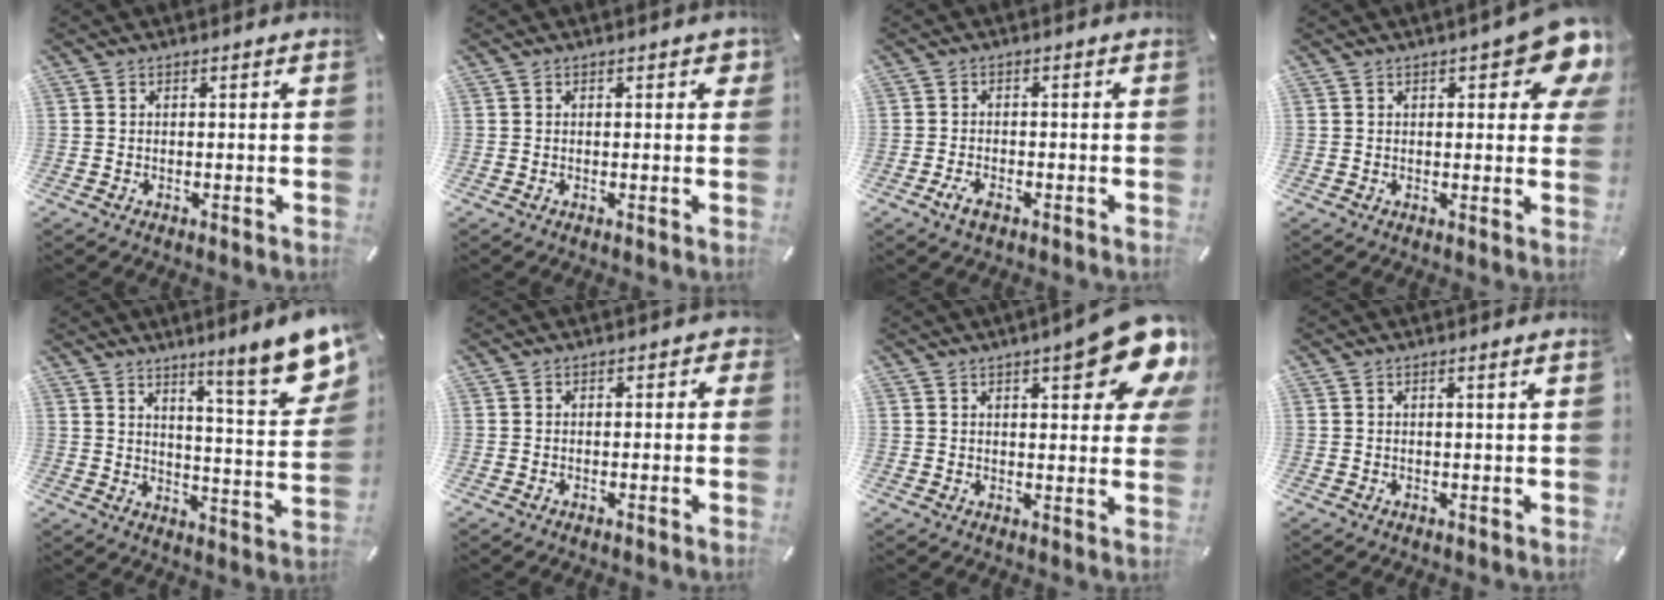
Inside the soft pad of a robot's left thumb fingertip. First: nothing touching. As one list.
[{"total": 1.6, "force": [0.4, 0.8, 1.3], "torque": [-0.012, 0.000, 0.002]}, {"total": 3.0, "force": [-1.8, 1.4, 2.0], "torque": [-0.045, 0.003, -0.034]}, {"total": 10.5, "force": [4.9, 3.8, 8.5], "torque": [-0.108, -0.026, 0.081]}, {"total": 12.7, "force": [9.4, 1.2, 8.5], "torque": [-0.115, -0.082, 0.149]}, {"total": 1.3, "force": [-0.5, 1.0, 0.6], "torque": [-0.005, 0.002, -0.013]}, {"total": 15.6, "force": [8.3, 4.6, 12.4], "torque": [-0.163, -0.051, 0.133]}, {"total": 1.2, "force": [0.4, -0.2, 1.1], "torque": [-0.019, -0.002, 0.005]}]